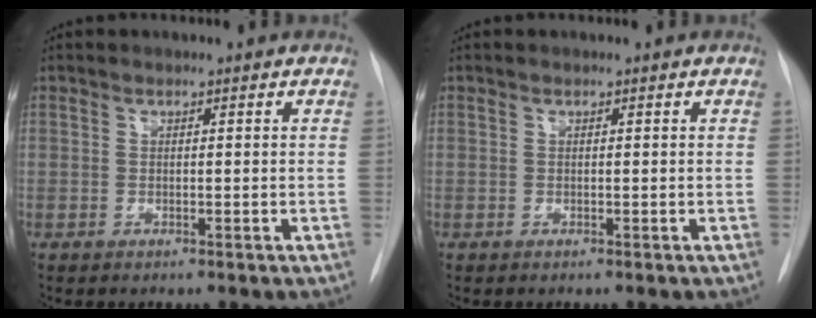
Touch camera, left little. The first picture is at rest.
{"total": 0.0}